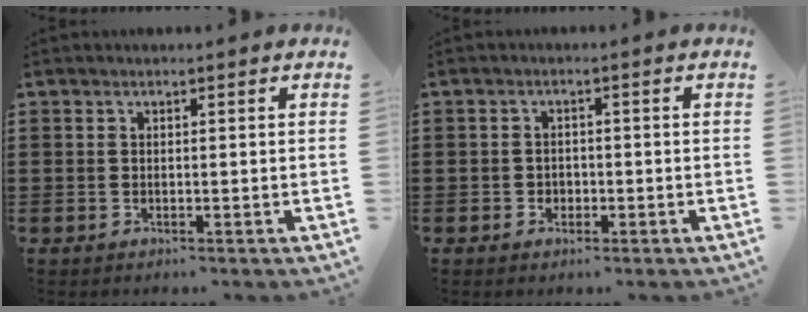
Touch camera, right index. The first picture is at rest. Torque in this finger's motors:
{"motor_torque": [0.61, 1.53, -0.04, -0.04]}